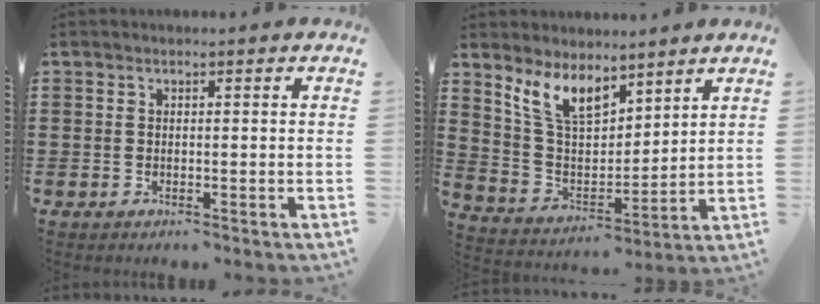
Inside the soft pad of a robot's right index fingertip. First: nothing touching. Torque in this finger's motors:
{"motor_torque": [1.07, 1.07, 0.62, 0.18]}